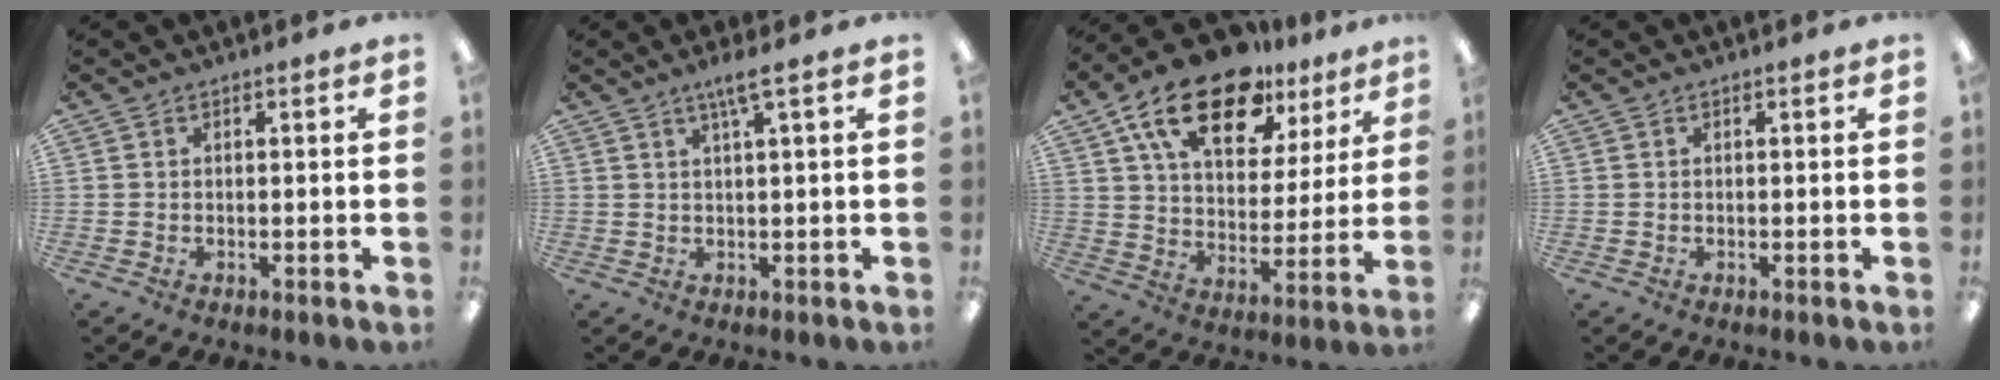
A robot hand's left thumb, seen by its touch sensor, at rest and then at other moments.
{"total": 4.0, "force": [2.3, 0.2, 3.3], "torque": [-0.061, -0.002, 0.035]}
{"total": 19.4, "force": [12.6, 9.7, 11.0], "torque": [-0.183, -0.061, 0.220]}
{"total": 0.0}